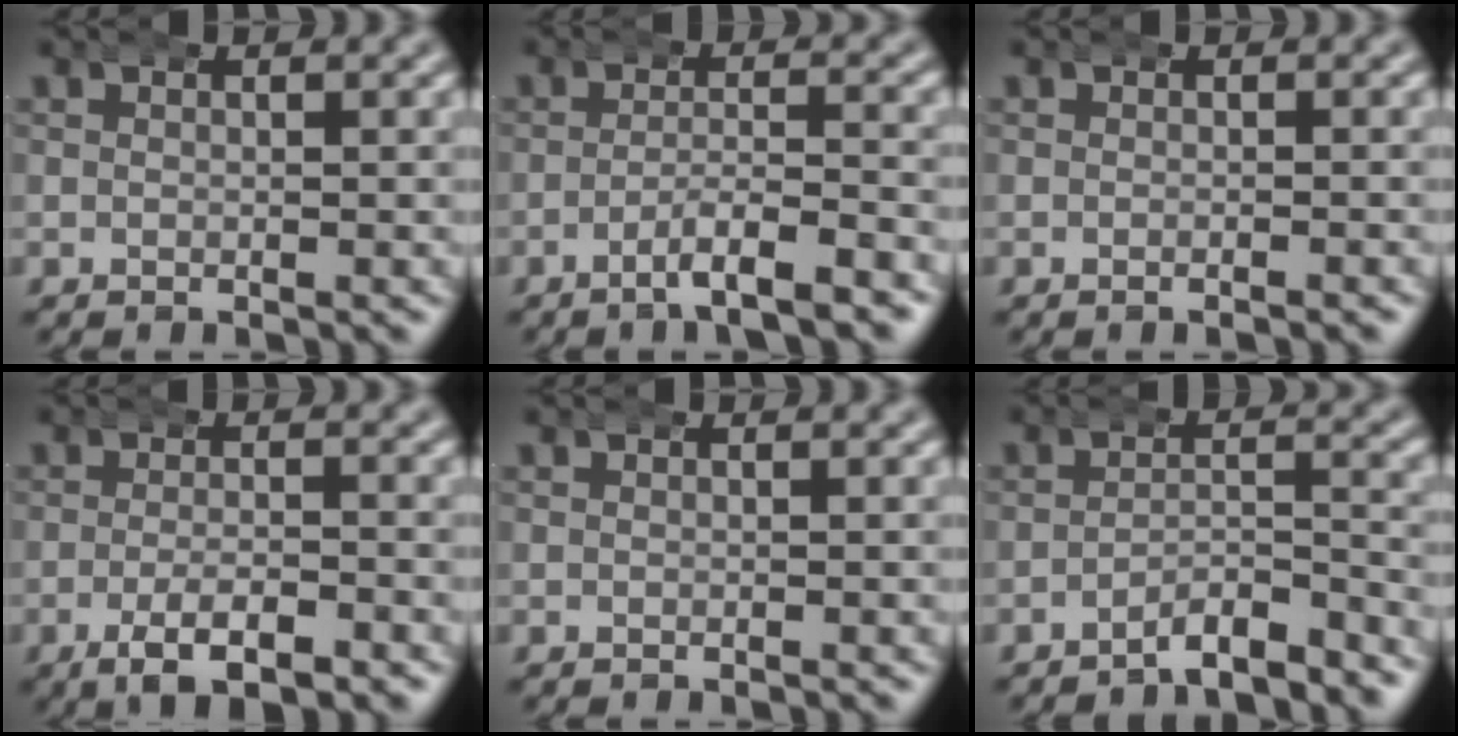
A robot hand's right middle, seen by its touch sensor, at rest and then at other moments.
{"total": 4.2, "force": [-3.1, 0.4, 2.8], "torque": [-0.046, -0.003, -0.051]}
{"total": 0.7, "force": [-0.5, 0.1, 0.5], "torque": [-0.006, 0.006, -0.013]}
{"total": 5.1, "force": [-3.0, 1.7, 3.8], "torque": [-0.058, -0.012, -0.045]}
{"total": 0.0}
{"total": 5.2, "force": [-4.9, 0.8, 1.6], "torque": [-0.007, -0.008, -0.080]}